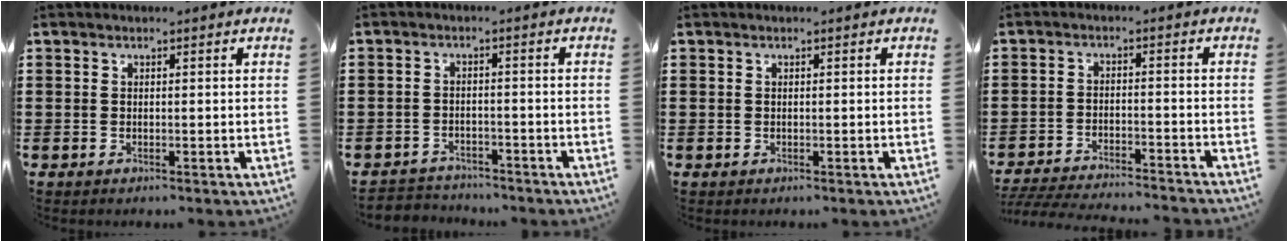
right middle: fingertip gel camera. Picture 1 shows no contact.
{"total": 2.8, "force": [-2.7, 0.7, -0.3], "torque": [-0.003, -0.002, -0.062]}
{"total": 0.0}
{"total": 4.5, "force": [-4.4, -0.1, 0.8], "torque": [-0.029, -0.008, -0.095]}